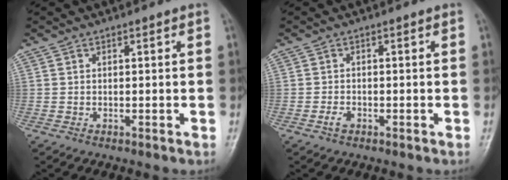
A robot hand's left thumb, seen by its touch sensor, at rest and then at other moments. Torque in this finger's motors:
{"motor_torque": [0.00, 0.03, 0.19, 0.17, 0.00]}